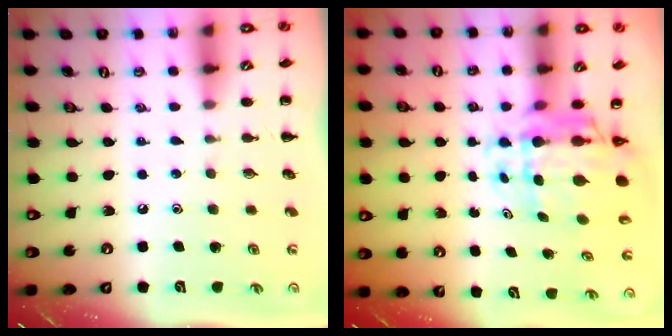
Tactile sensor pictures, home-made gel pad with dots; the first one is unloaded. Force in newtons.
{"total": 8.3, "press": 7.8, "slide": 2.7}